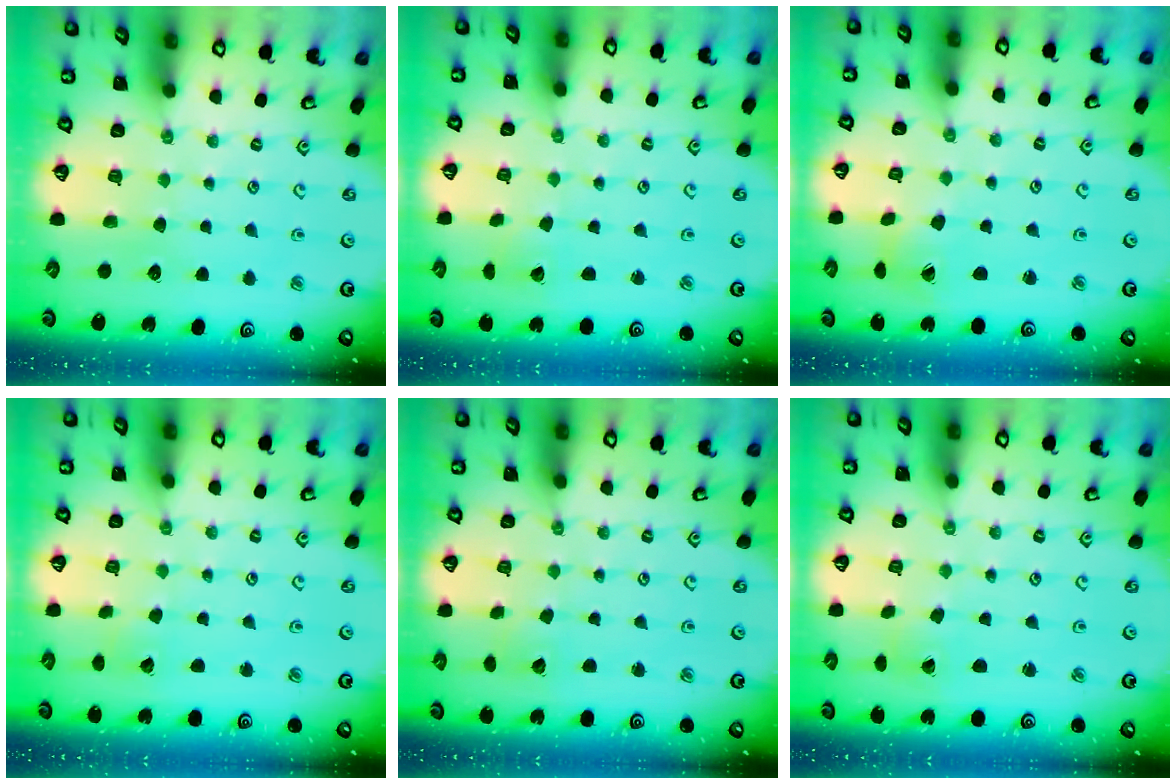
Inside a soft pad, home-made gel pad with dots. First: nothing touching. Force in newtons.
{"total": 2.6, "press": 2.6, "slide": 0.1}
{"total": 2.9, "press": 2.9, "slide": 0.4}
{"total": 2.1, "press": 2.1, "slide": 0.2}
{"total": 3.1, "press": 3.1, "slide": 0.4}
{"total": 0.7, "press": 0.7, "slide": 0.1}